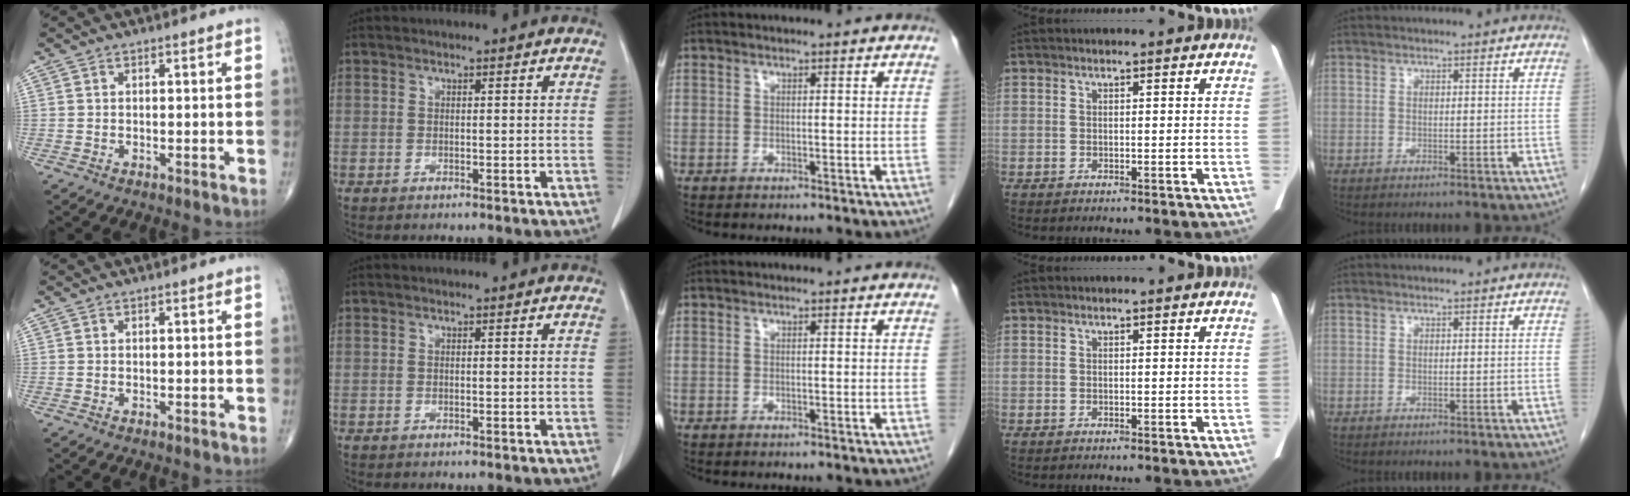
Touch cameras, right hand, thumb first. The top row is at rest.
{}